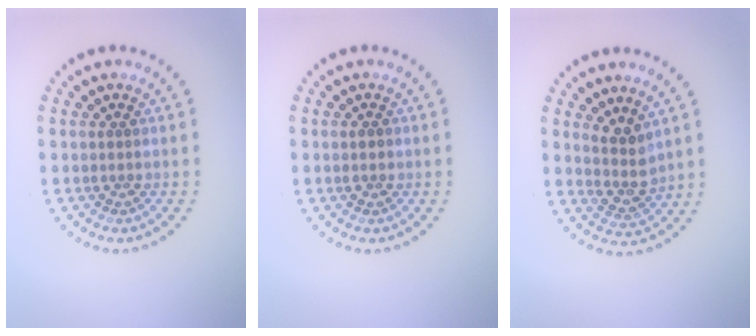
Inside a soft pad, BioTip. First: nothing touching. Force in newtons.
{"total": 1.3, "press": 1.2, "slide": 0.3}
{"total": 2.7, "press": 2.1, "slide": 1.7}